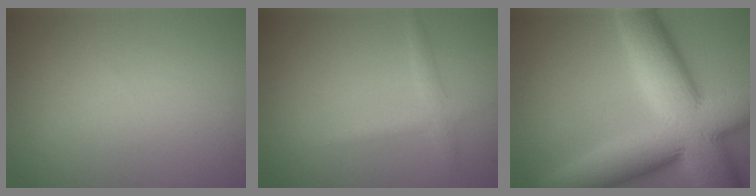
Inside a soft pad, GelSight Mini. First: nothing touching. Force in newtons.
{"total": 1.7, "press": 1.7, "slide": 0.0}
{"total": 14.8, "press": 14.8, "slide": 0.4}